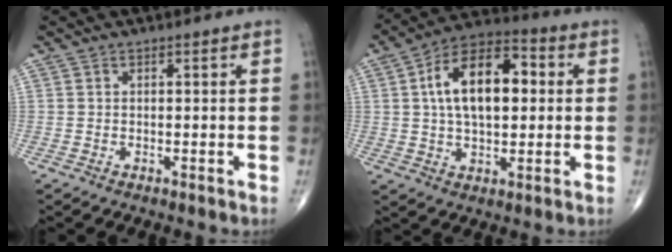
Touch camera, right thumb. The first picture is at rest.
{"total": 15.9, "force": [2.4, 8.6, 13.1], "torque": [-0.206, 0.022, 0.033]}